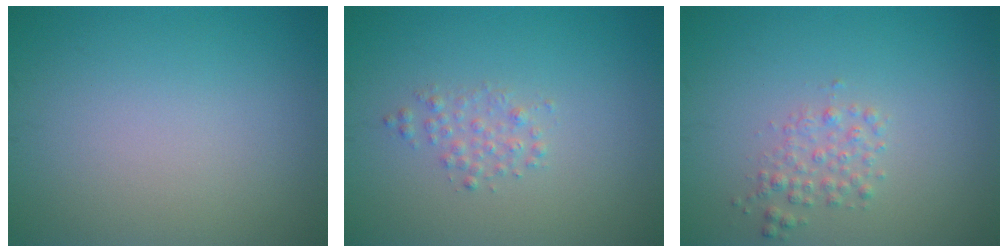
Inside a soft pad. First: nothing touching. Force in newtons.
{"total": 1.4, "press": 1.4, "slide": 0.0}
{"total": 1.7, "press": 1.7, "slide": 0.1}